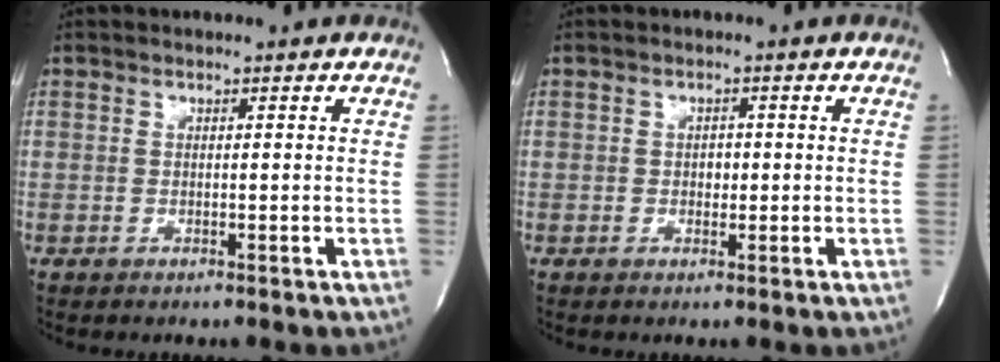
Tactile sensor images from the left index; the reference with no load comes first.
{"total": 1.4, "force": [-0.2, 1.0, 1.0], "torque": [-0.012, 0.000, -0.003]}